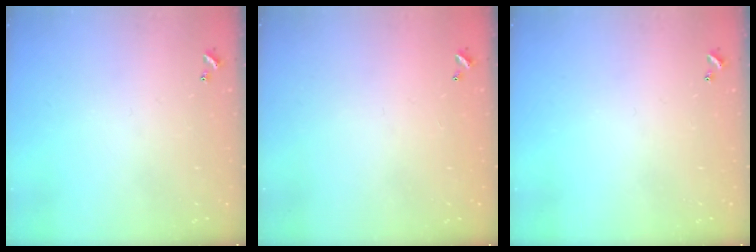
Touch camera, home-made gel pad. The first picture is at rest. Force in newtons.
{"total": 3.0, "press": 3.0, "slide": 0.1}
{"total": 0.0}